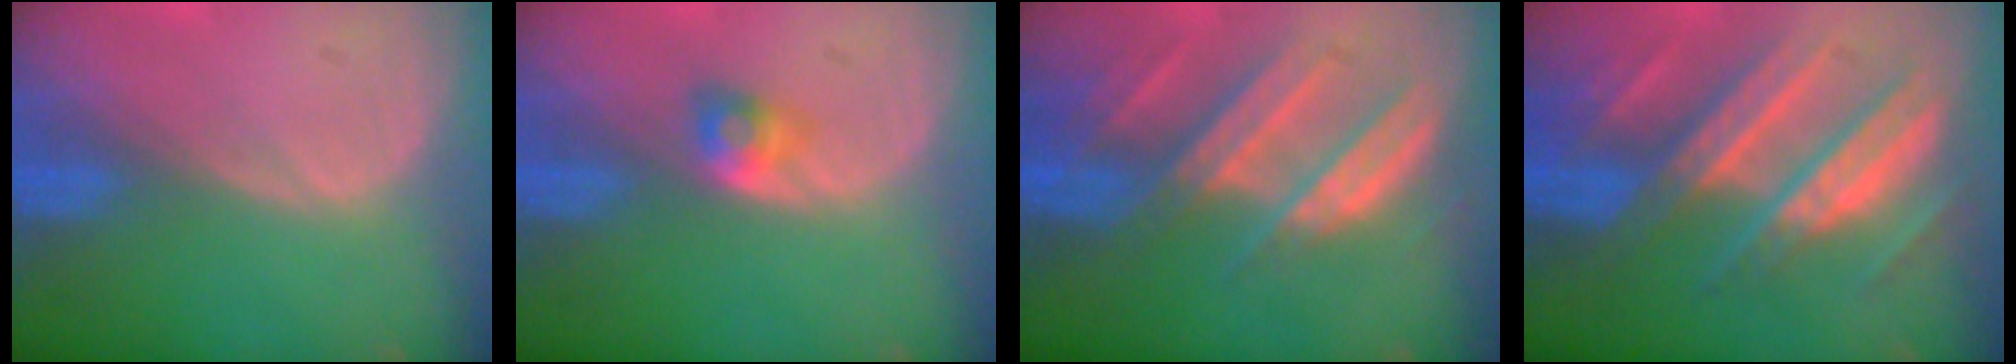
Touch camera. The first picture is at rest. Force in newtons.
{"total": 2.6, "press": 2.3, "slide": 1.2}
{"total": 8.8, "press": 8.0, "slide": 3.6}
{"total": 10.7, "press": 10.7, "slide": 1.0}